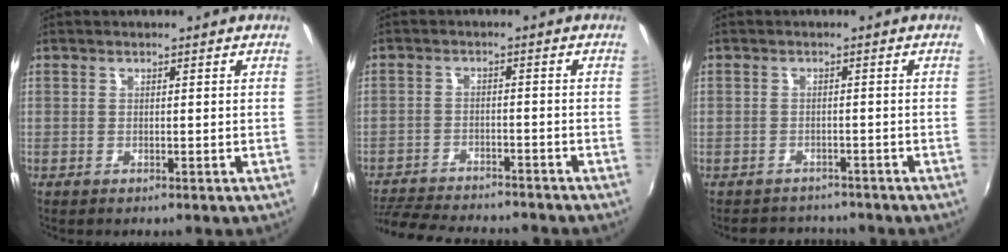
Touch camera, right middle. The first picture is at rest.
{"total": 14.7, "force": [-13.2, 3.1, 5.7], "torque": [-0.128, -0.018, -0.199]}
{"total": 4.9, "force": [-4.4, 2.2, 0.3], "torque": [-0.014, 0.011, -0.066]}